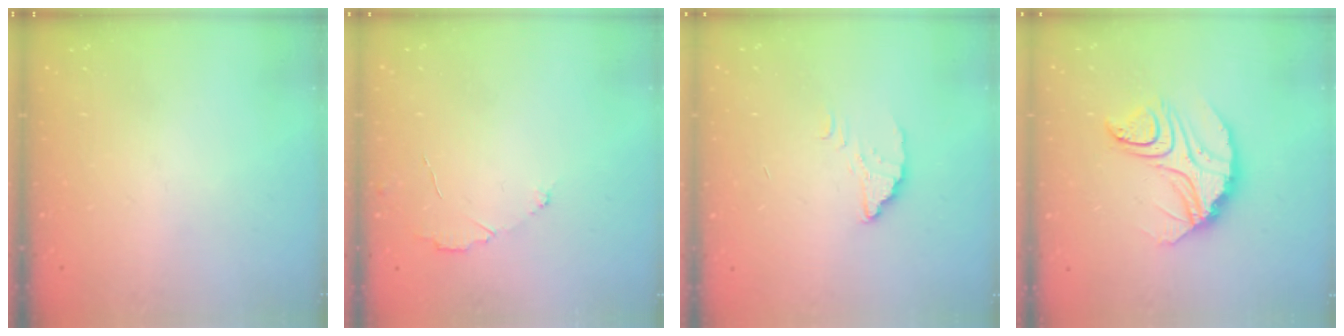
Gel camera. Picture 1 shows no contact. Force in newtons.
{"total": 3.6, "press": 3.6, "slide": 0.4}
{"total": 2.5, "press": 2.5, "slide": 0.3}
{"total": 12.5, "press": 12.4, "slide": 1.0}